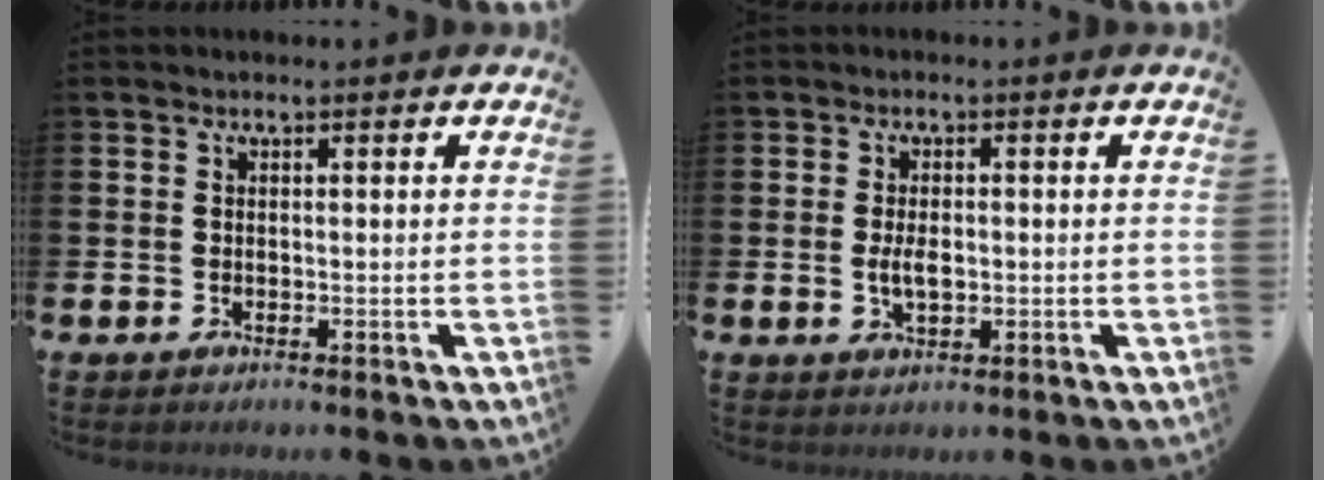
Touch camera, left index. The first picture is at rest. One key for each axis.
{"total": 2.9, "fx": -0.1, "fy": 1.6, "fz": 2.5, "tx": -0.038, "ty": 0.001, "tz": -0.005}